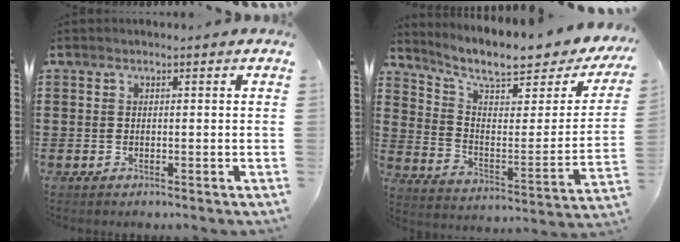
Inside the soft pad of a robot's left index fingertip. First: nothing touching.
{"total": 7.9, "force": [6.5, 1.1, 4.3], "torque": [-0.105, -0.046, 0.106]}